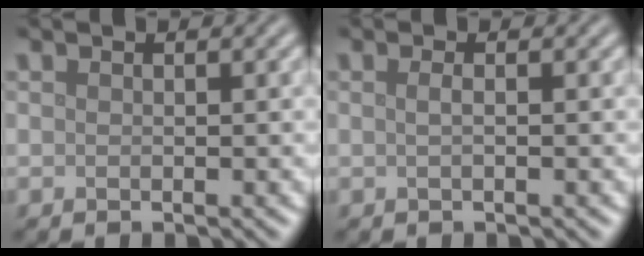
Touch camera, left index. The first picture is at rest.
{"total": 0.9, "force": [0.0, 0.3, 0.8], "torque": [-0.015, 0.003, -0.003]}